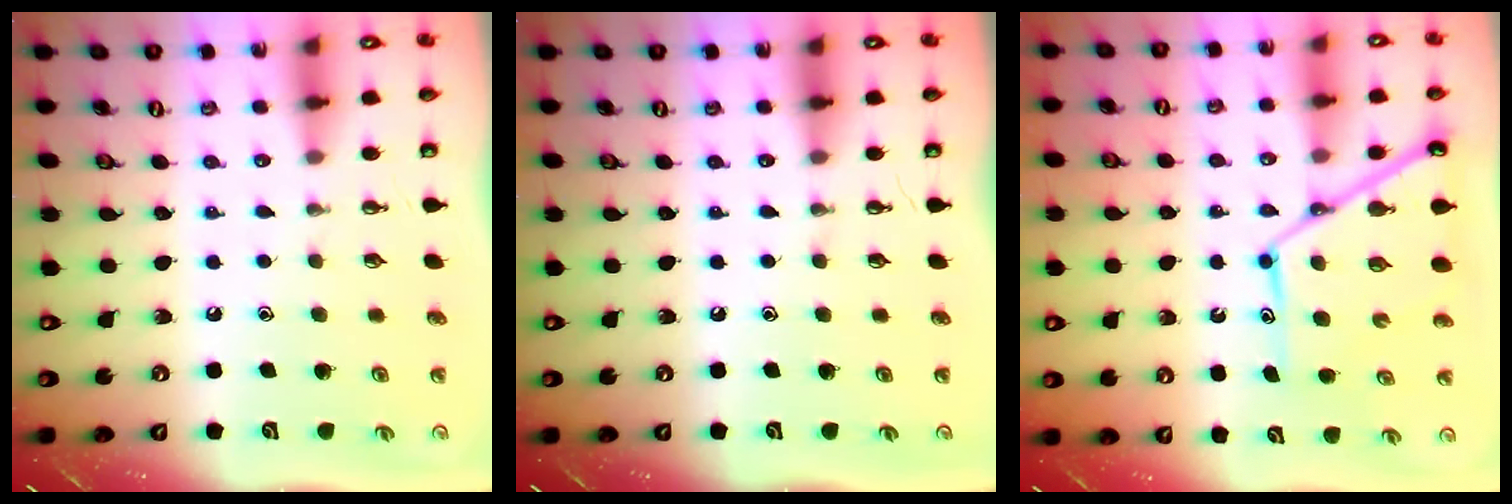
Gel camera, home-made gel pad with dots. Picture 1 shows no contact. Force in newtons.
{"total": 0.0}
{"total": 13.0, "press": 13.0, "slide": 1.1}